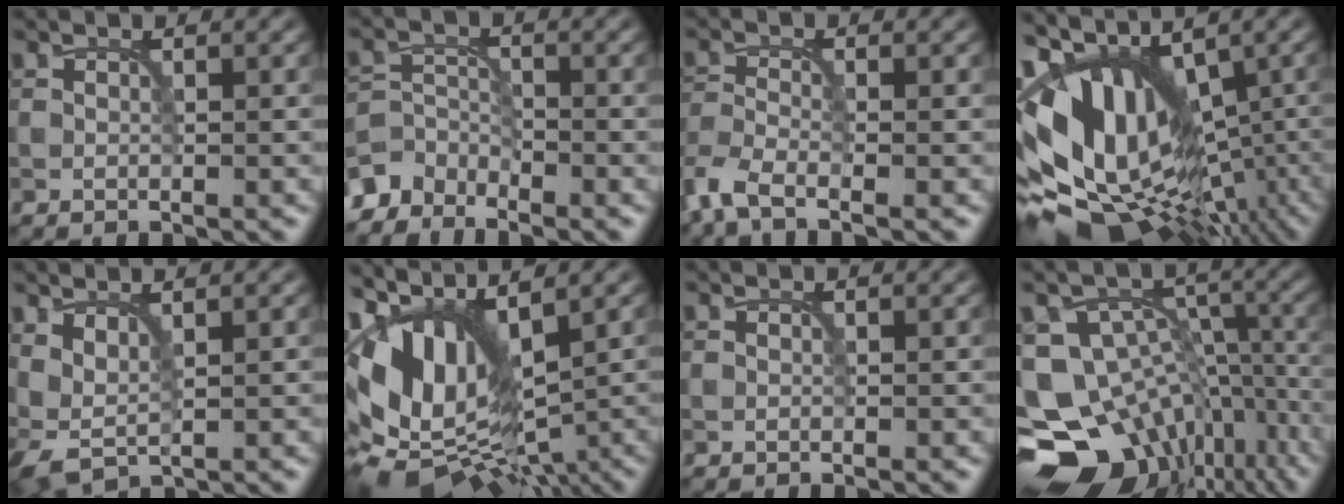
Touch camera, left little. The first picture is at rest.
{"total": 3.2, "force": [-3.0, 1.2, 0.1], "torque": [0.002, 0.001, -0.074]}
{"total": 3.7, "force": [-2.9, 1.0, 2.1], "torque": [-0.053, -0.011, -0.072]}
{"total": 15.6, "force": [-0.5, 9.3, 12.5], "torque": [-0.184, 0.012, 0.033]}
{"total": 2.4, "force": [1.3, 1.0, 1.8], "torque": [-0.049, -0.006, 0.030]}
{"total": 12.8, "force": [1.5, 6.7, 10.8], "torque": [-0.204, 0.008, 0.036]}
{"total": 0.6, "force": [0.1, -0.5, -0.3], "torque": [0.007, 0.002, 0.000]}
{"total": 16.2, "force": [-8.6, 11.5, 7.4], "torque": [-0.161, -0.020, -0.110]}